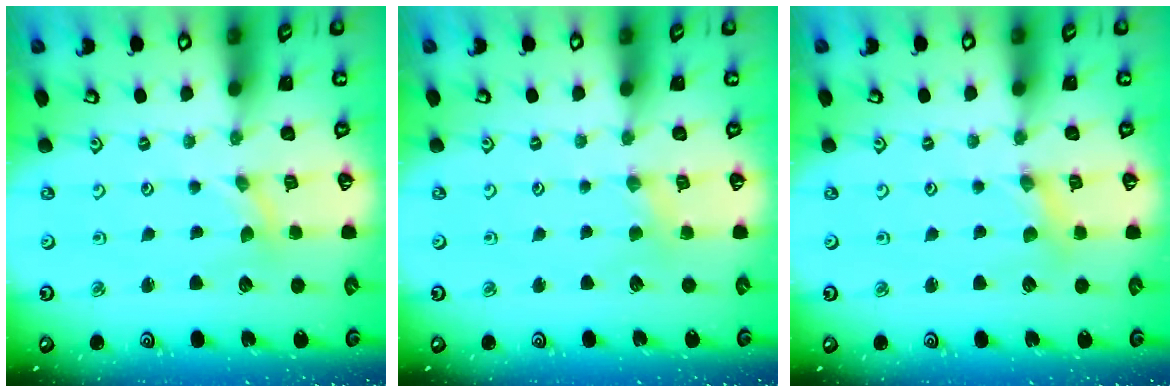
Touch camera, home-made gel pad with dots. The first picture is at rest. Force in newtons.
{"total": 2.4, "press": 2.3, "slide": 0.5}
{"total": 1.5, "press": 1.5, "slide": 0.1}